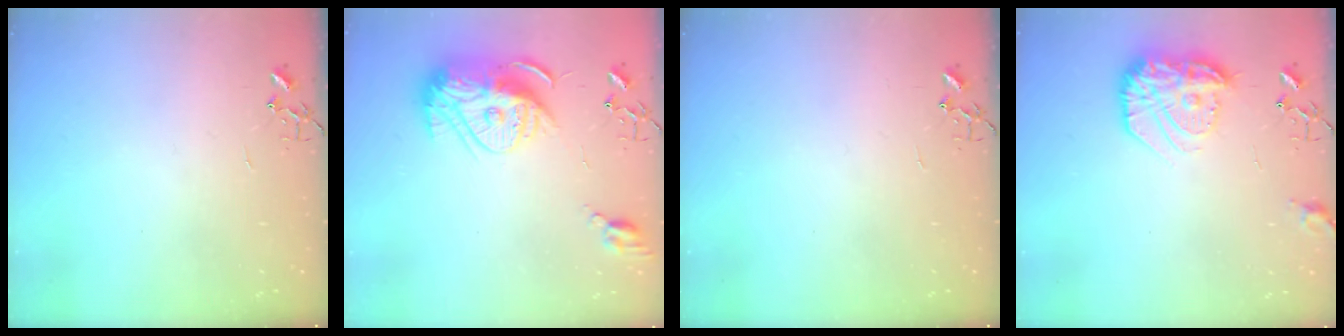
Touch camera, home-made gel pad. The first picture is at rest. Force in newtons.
{"total": 16.6, "press": 16.5, "slide": 1.7}
{"total": 0.0}
{"total": 16.6, "press": 16.6, "slide": 0.9}